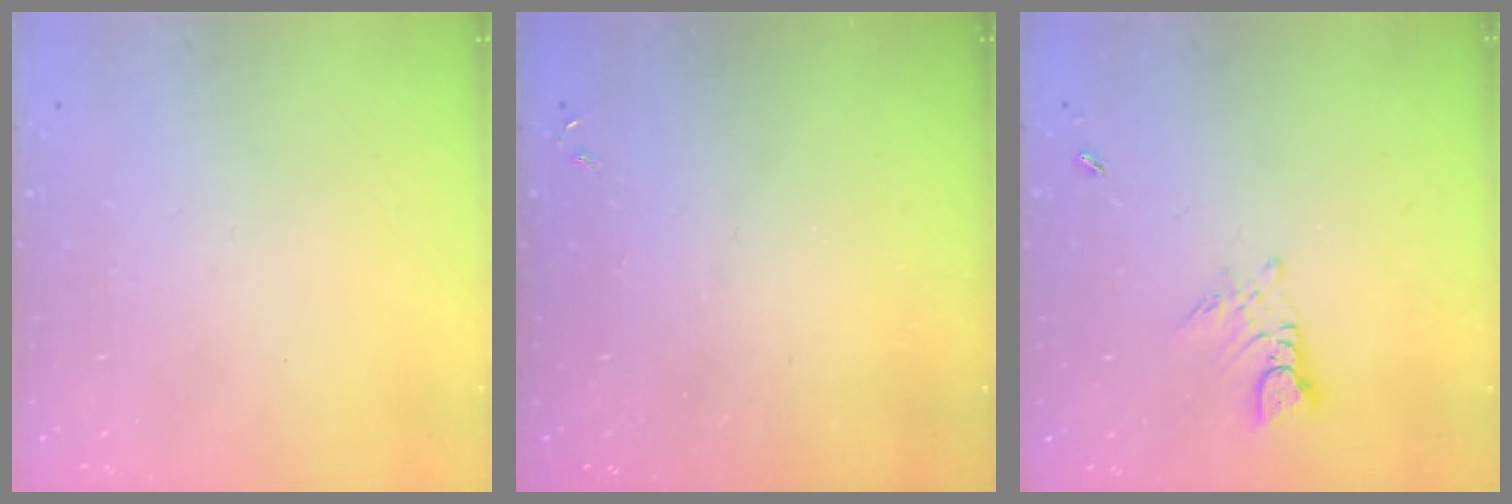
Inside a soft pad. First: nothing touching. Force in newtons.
{"total": 0.0}
{"total": 3.0, "press": 2.9, "slide": 0.4}